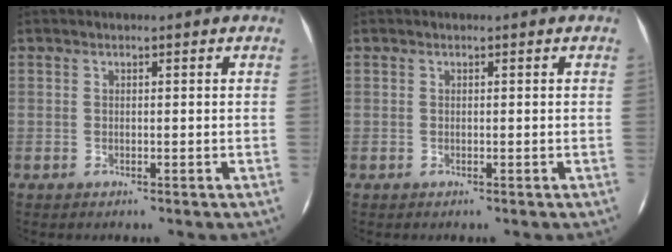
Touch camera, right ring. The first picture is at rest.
{"total": 0.0}